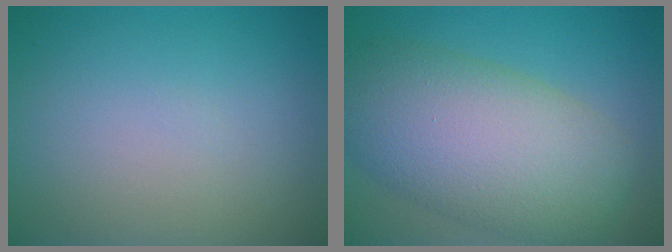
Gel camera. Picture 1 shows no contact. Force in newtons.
{"total": 10.7, "press": 10.7, "slide": 0.4}